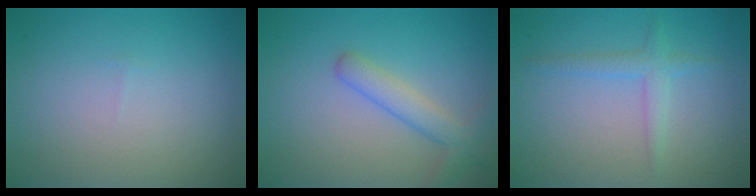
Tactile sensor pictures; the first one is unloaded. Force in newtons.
{"total": 3.1, "press": 3.1, "slide": 0.1}
{"total": 1.8, "press": 1.8, "slide": 0.2}